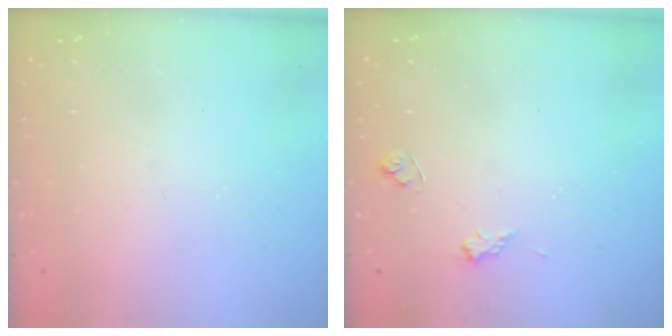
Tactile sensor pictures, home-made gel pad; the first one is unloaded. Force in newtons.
{"total": 4.2, "press": 4.1, "slide": 0.4}